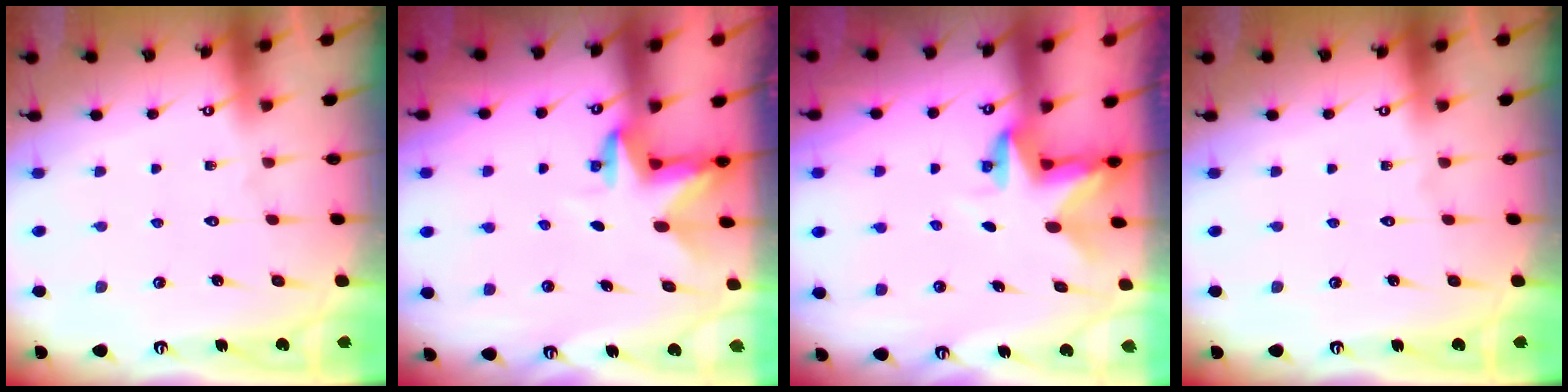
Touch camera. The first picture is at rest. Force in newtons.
{"total": 3.4, "press": 3.4, "slide": 0.1}
{"total": 2.8, "press": 2.8, "slide": 0.2}
{"total": 0.0}